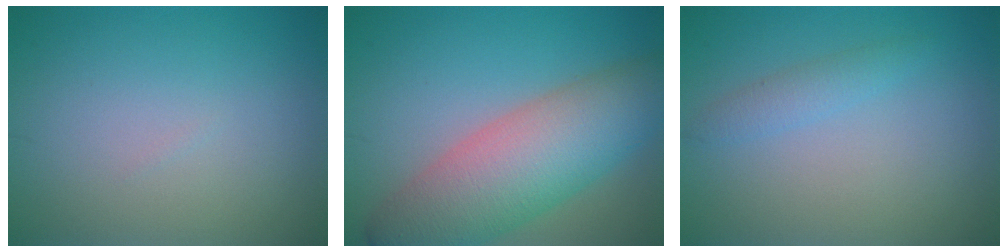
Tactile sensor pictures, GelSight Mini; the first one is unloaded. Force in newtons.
{"total": 9.3, "press": 9.3, "slide": 0.5}
{"total": 1.5, "press": 1.5, "slide": 0.1}